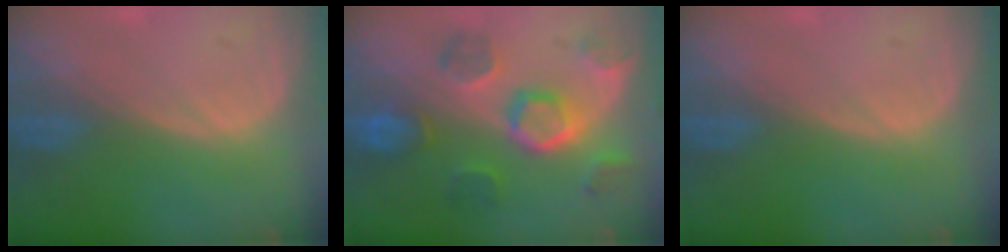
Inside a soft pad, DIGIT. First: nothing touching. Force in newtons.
{"total": 8.9, "press": 8.9, "slide": 0.7}
{"total": 0.0}